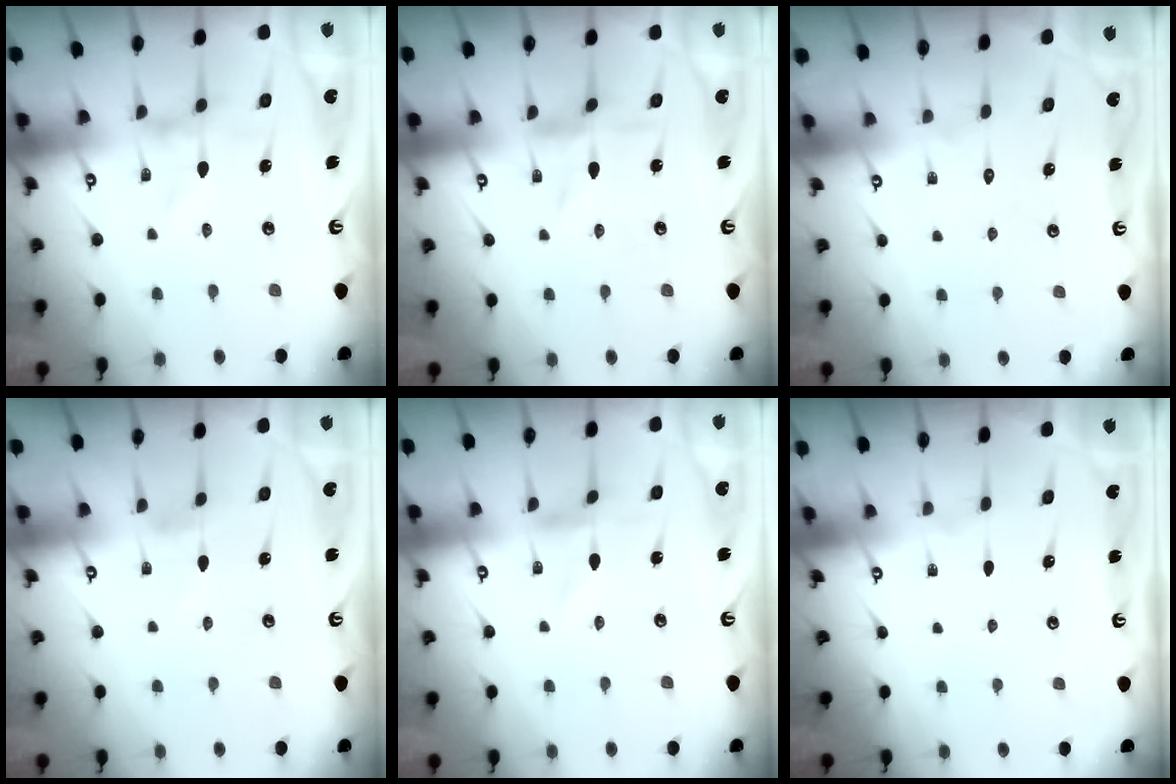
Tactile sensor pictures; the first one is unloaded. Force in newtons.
{"total": 0.0}
{"total": 1.6, "press": 1.6, "slide": 0.1}
{"total": 1.0, "press": 1.0, "slide": 0.1}
{"total": 0.6, "press": 0.6, "slide": 0.1}
{"total": 0.0}